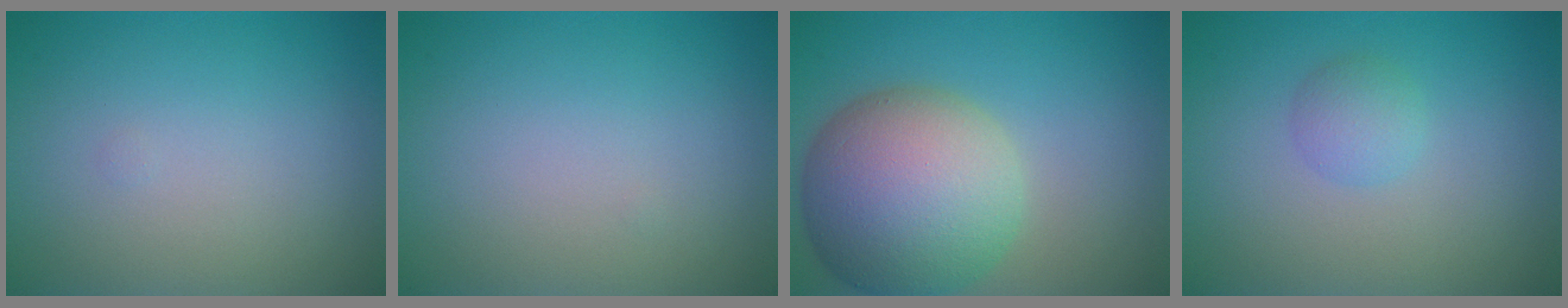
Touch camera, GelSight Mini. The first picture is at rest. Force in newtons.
{"total": 0.0}
{"total": 11.4, "press": 11.4, "slide": 0.6}
{"total": 1.7, "press": 1.7, "slide": 0.0}